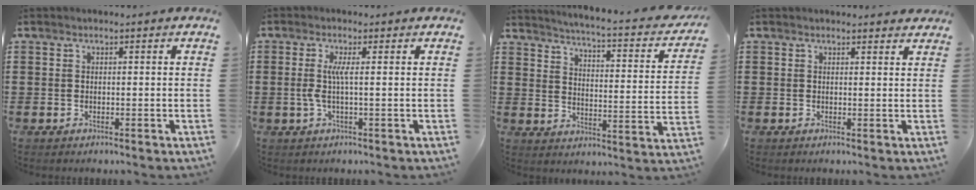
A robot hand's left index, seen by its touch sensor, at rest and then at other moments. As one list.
[{"total": 3.6, "force": [0.0, 0.0, 3.6], "torque": [-0.085, -0.011, -0.006]}, {"total": 2.9, "force": [2.4, -0.6, 1.4], "torque": [-0.046, -0.031, 0.027]}, {"total": 1.1, "force": [1.0, 0.4, 0.0], "torque": [0.005, -0.001, 0.018]}]